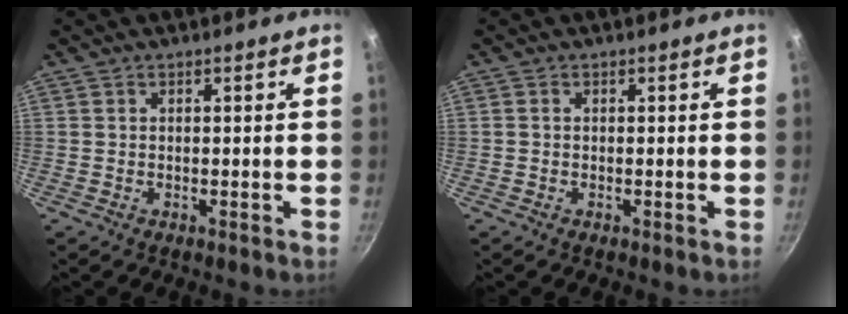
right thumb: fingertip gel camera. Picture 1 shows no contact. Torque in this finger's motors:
{"motor_torque": [-0.35, 0.10, 0.11, -0.27, 0.04]}